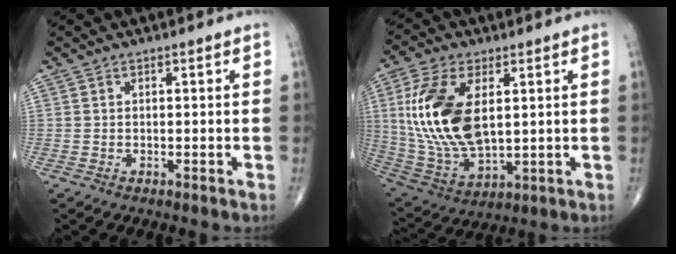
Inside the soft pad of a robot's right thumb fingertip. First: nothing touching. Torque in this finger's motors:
{"motor_torque": [-0.87, 1.89, 1.90, 0.75, 0.61]}